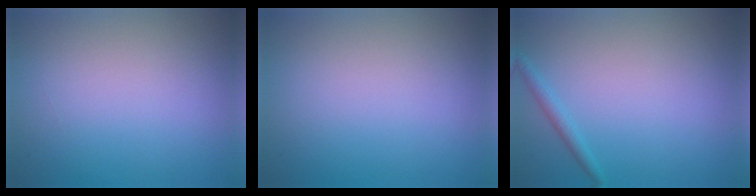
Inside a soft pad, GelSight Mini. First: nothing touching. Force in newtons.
{"total": 0.0}
{"total": 1.2, "press": 1.2, "slide": 0.1}